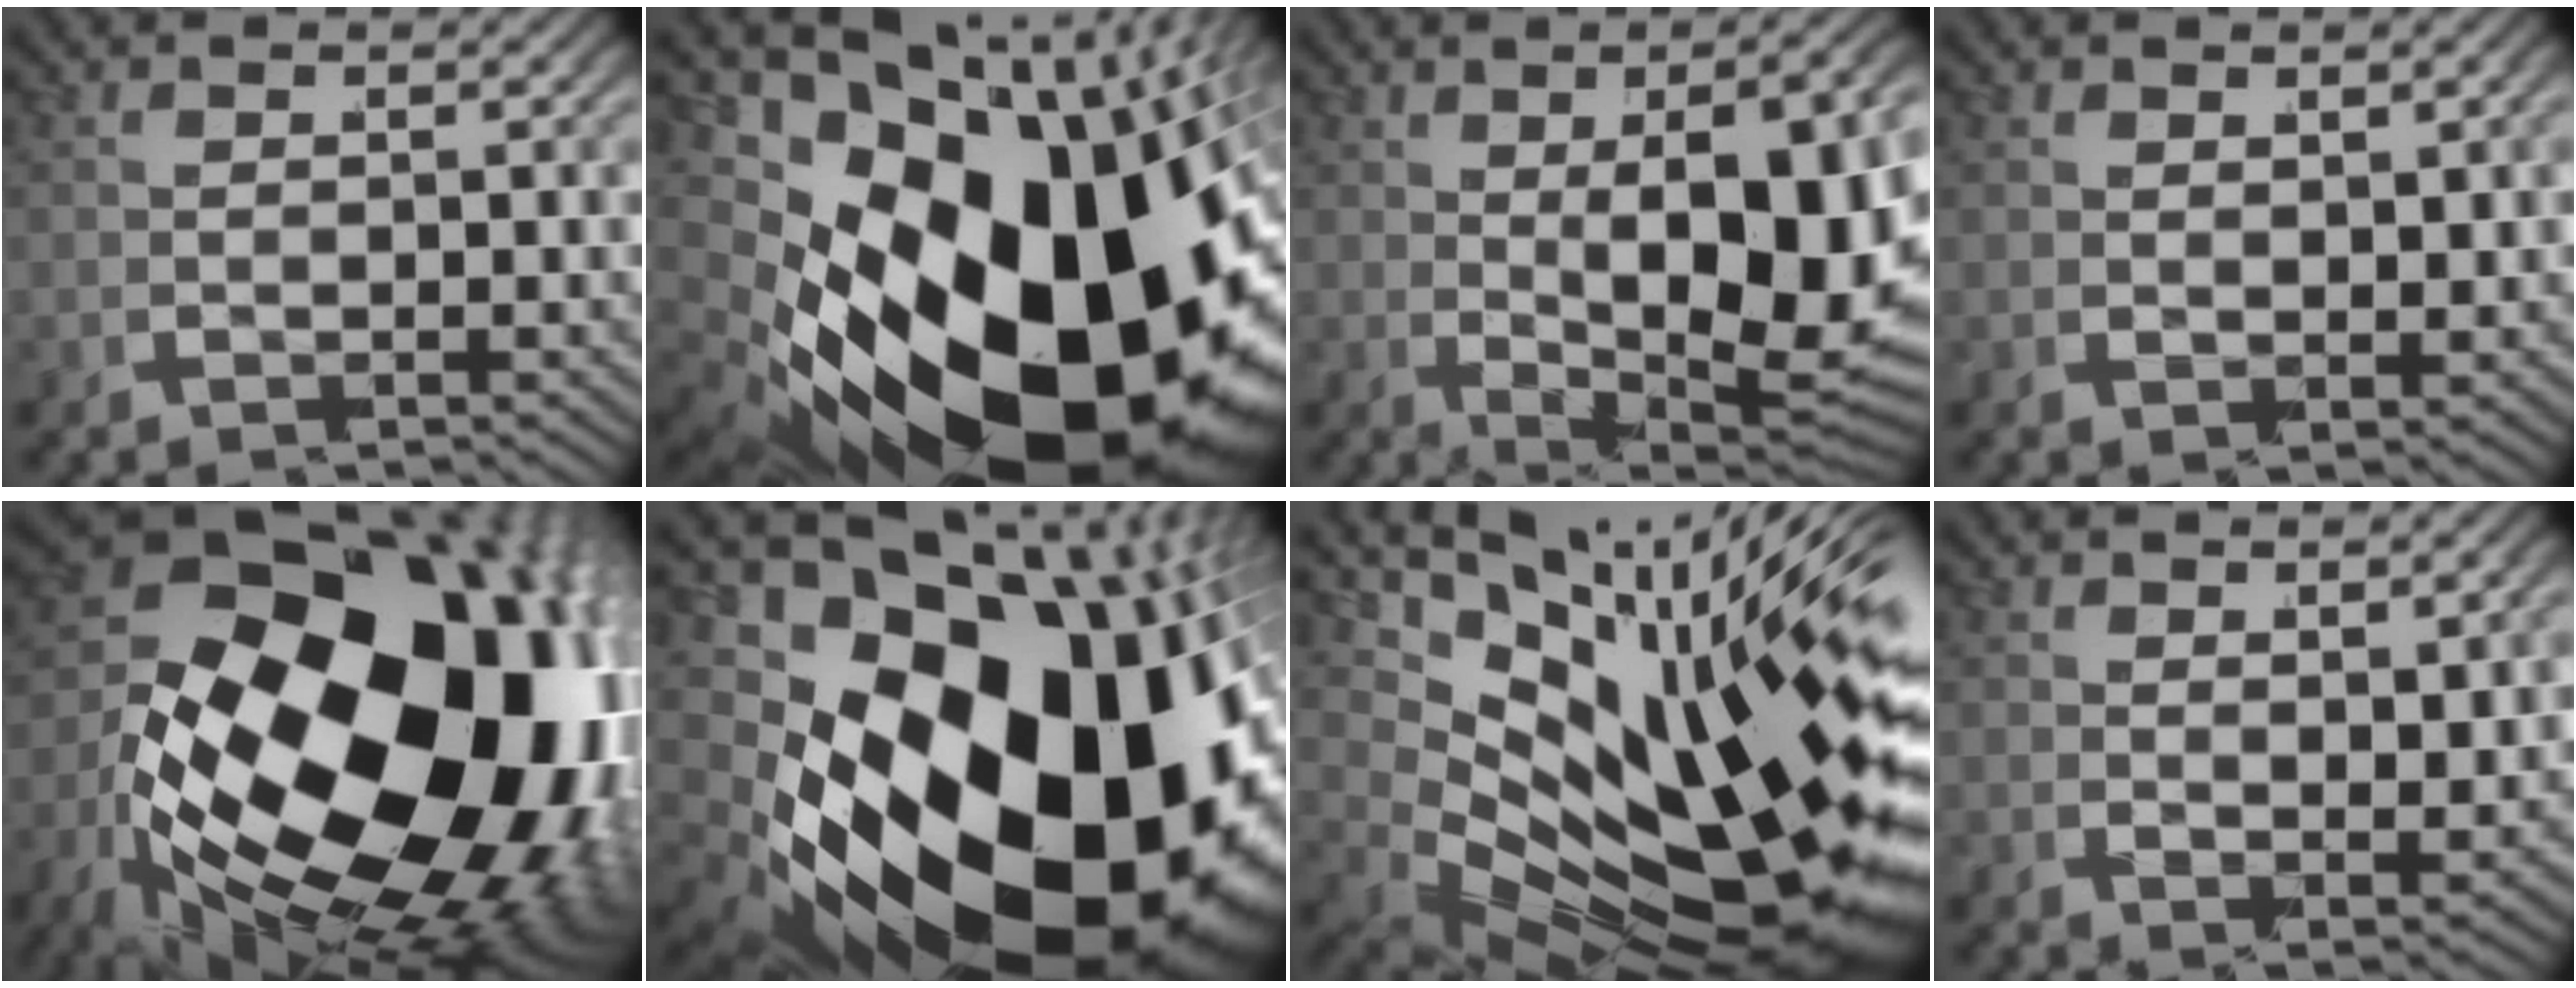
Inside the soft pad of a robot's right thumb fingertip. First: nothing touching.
{"total": 28.8, "force": [-3.3, 17.5, 22.6], "torque": [-0.379, -0.068, -0.010]}
{"total": 14.9, "force": [-0.1, 7.7, 12.8], "torque": [-0.185, -0.029, 0.029]}
{"total": 1.0, "force": [1.0, 0.0, 0.1], "torque": [0.010, 0.003, 0.024]}
{"total": 37.5, "force": [-2.4, 23.9, 28.8], "torque": [-0.454, -0.057, -0.007]}
{"total": 31.9, "force": [-3.7, 20.3, 24.3], "torque": [-0.433, -0.084, -0.010]}
{"total": 21.0, "force": [-1.1, 11.6, 17.5], "torque": [-0.286, -0.060, 0.027]}
{"total": 1.7, "force": [1.4, 0.1, 0.9], "torque": [-0.004, 0.000, 0.032]}